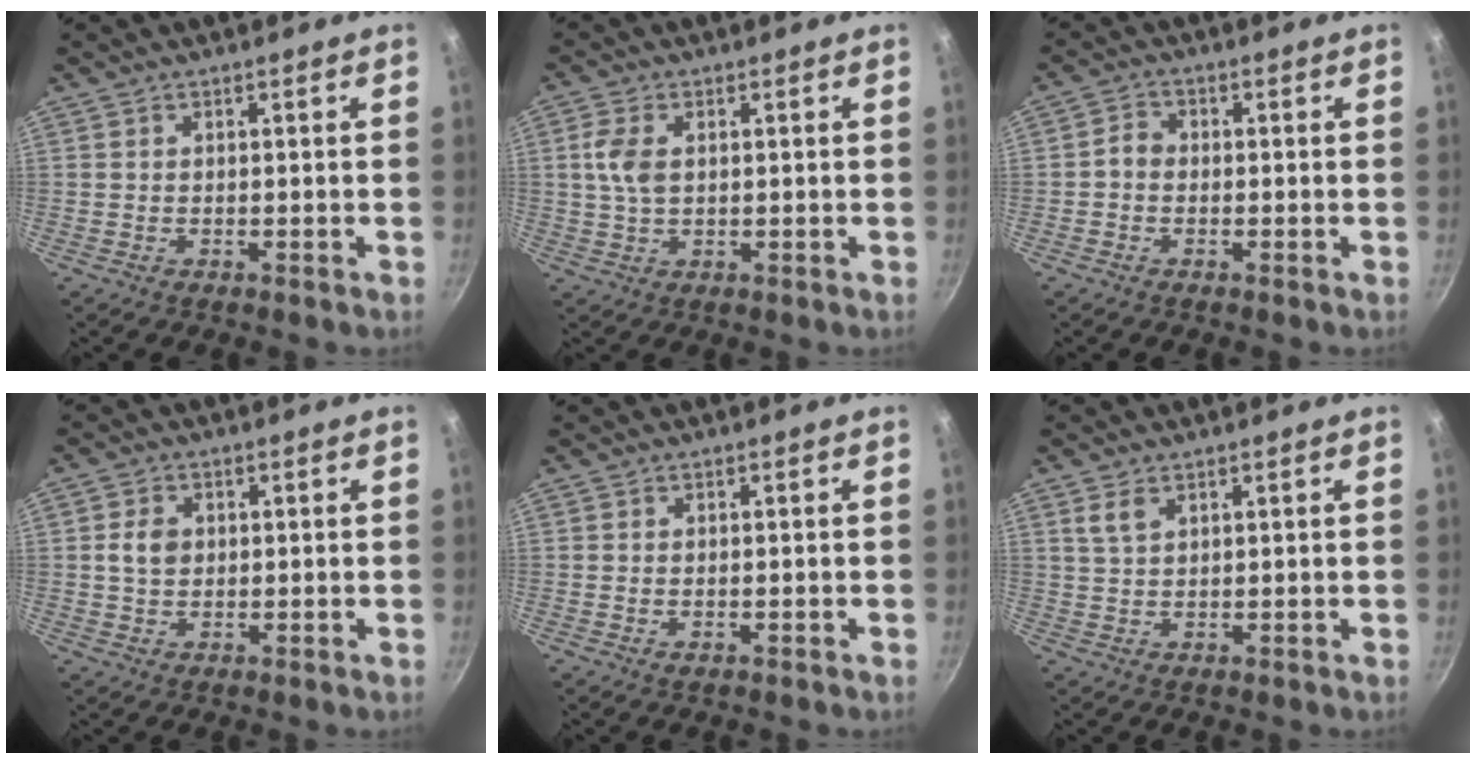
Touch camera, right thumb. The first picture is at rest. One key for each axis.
{"total": 5.2, "fx": 0.9, "fy": 3.1, "fz": 4.1, "tx": -0.082, "ty": 0.002, "tz": 0.016}
{"total": 2.6, "fx": -0.7, "fy": 2.1, "fz": 1.3, "tx": -0.021, "ty": 0.016, "tz": -0.022}
{"total": 4.2, "fx": 0.6, "fy": 3.3, "fz": 2.5, "tx": -0.035, "ty": 0.003, "tz": 0.007}
{"total": 0.9, "fx": -0.2, "fy": 0.5, "fz": 0.7, "tx": -0.012, "ty": -0.001, "tz": -0.003}
{"total": 3.2, "fx": 1.7, "fy": 1.7, "fz": 2.1, "tx": -0.037, "ty": -0.003, "tz": 0.035}